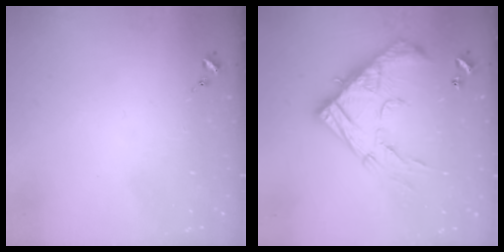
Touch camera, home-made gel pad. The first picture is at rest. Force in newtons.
{"total": 20.3, "press": 20.3, "slide": 1.7}